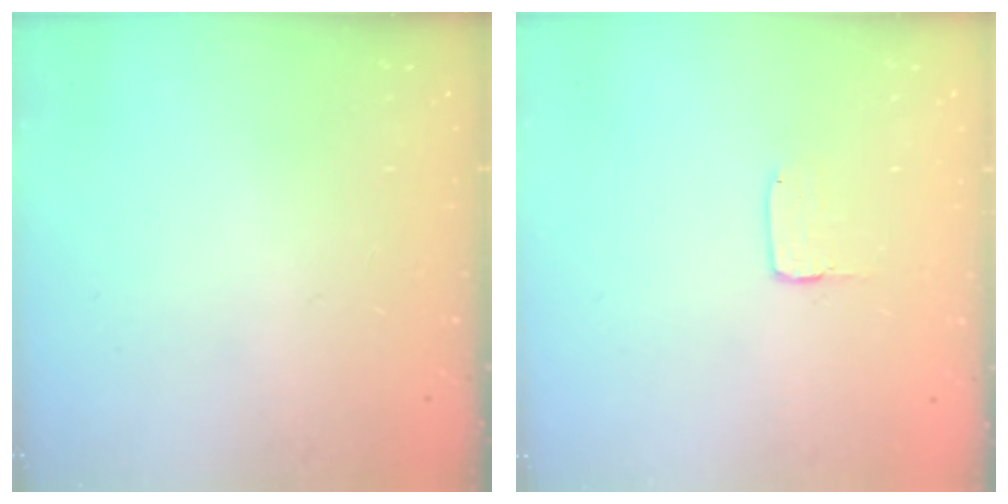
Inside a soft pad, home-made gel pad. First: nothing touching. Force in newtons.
{"total": 2.0, "press": 2.0, "slide": 0.0}